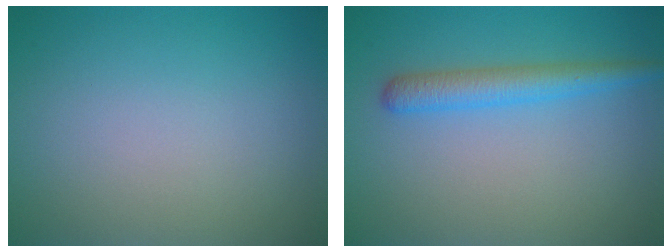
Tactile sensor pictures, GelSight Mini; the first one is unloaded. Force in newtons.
{"total": 3.0, "press": 3.0, "slide": 0.2}